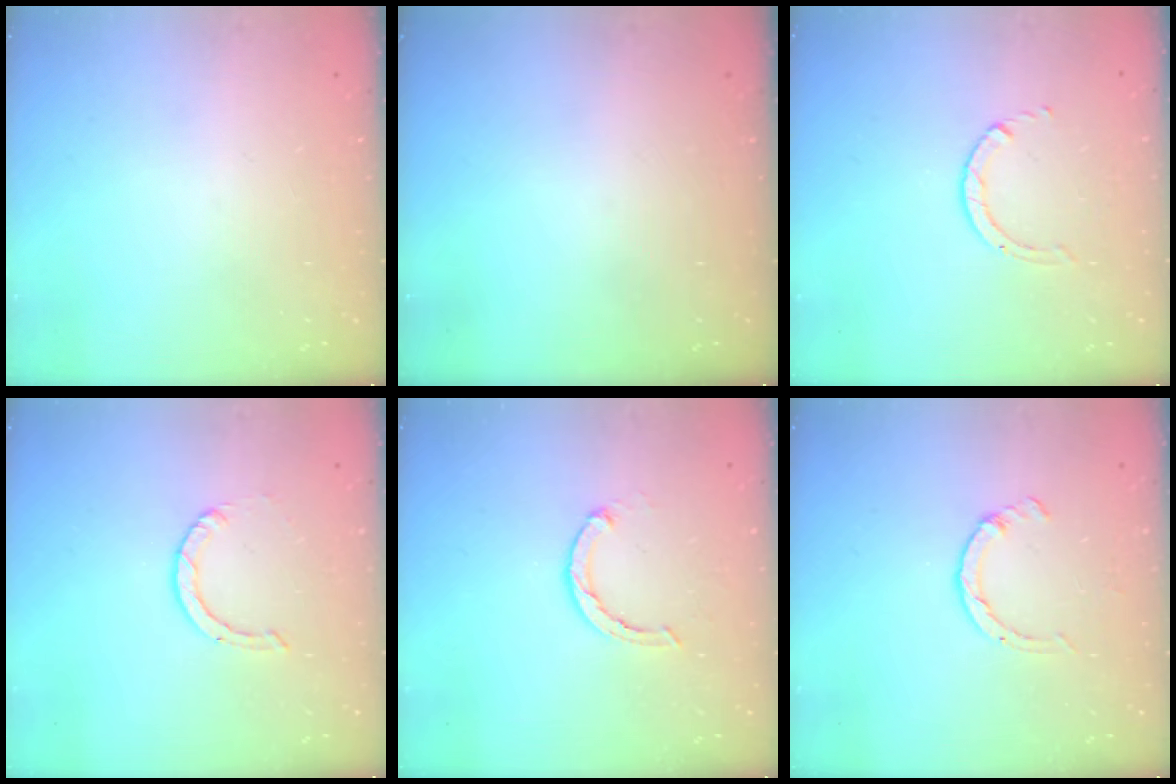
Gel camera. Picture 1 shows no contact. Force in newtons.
{"total": 0.0}
{"total": 1.4, "press": 1.4, "slide": 0.1}
{"total": 0.9, "press": 0.9, "slide": 0.1}
{"total": 2.1, "press": 2.0, "slide": 0.4}
{"total": 2.6, "press": 2.6, "slide": 0.4}